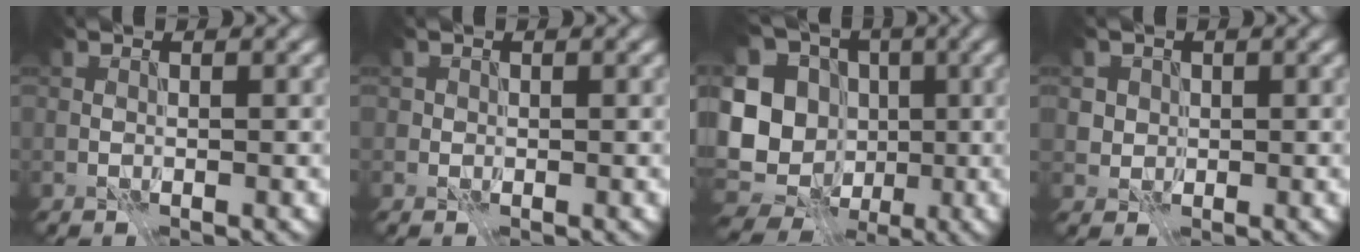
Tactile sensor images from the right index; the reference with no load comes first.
{"total": 0.5, "force": [0.1, 0.5, 0.0], "torque": [0.007, 0.000, -0.003]}
{"total": 12.9, "force": [-1.4, 11.4, 5.9], "torque": [-0.142, -0.003, -0.036]}
{"total": 2.2, "force": [0.7, 2.0, 0.6], "torque": [-0.008, 0.001, 0.021]}